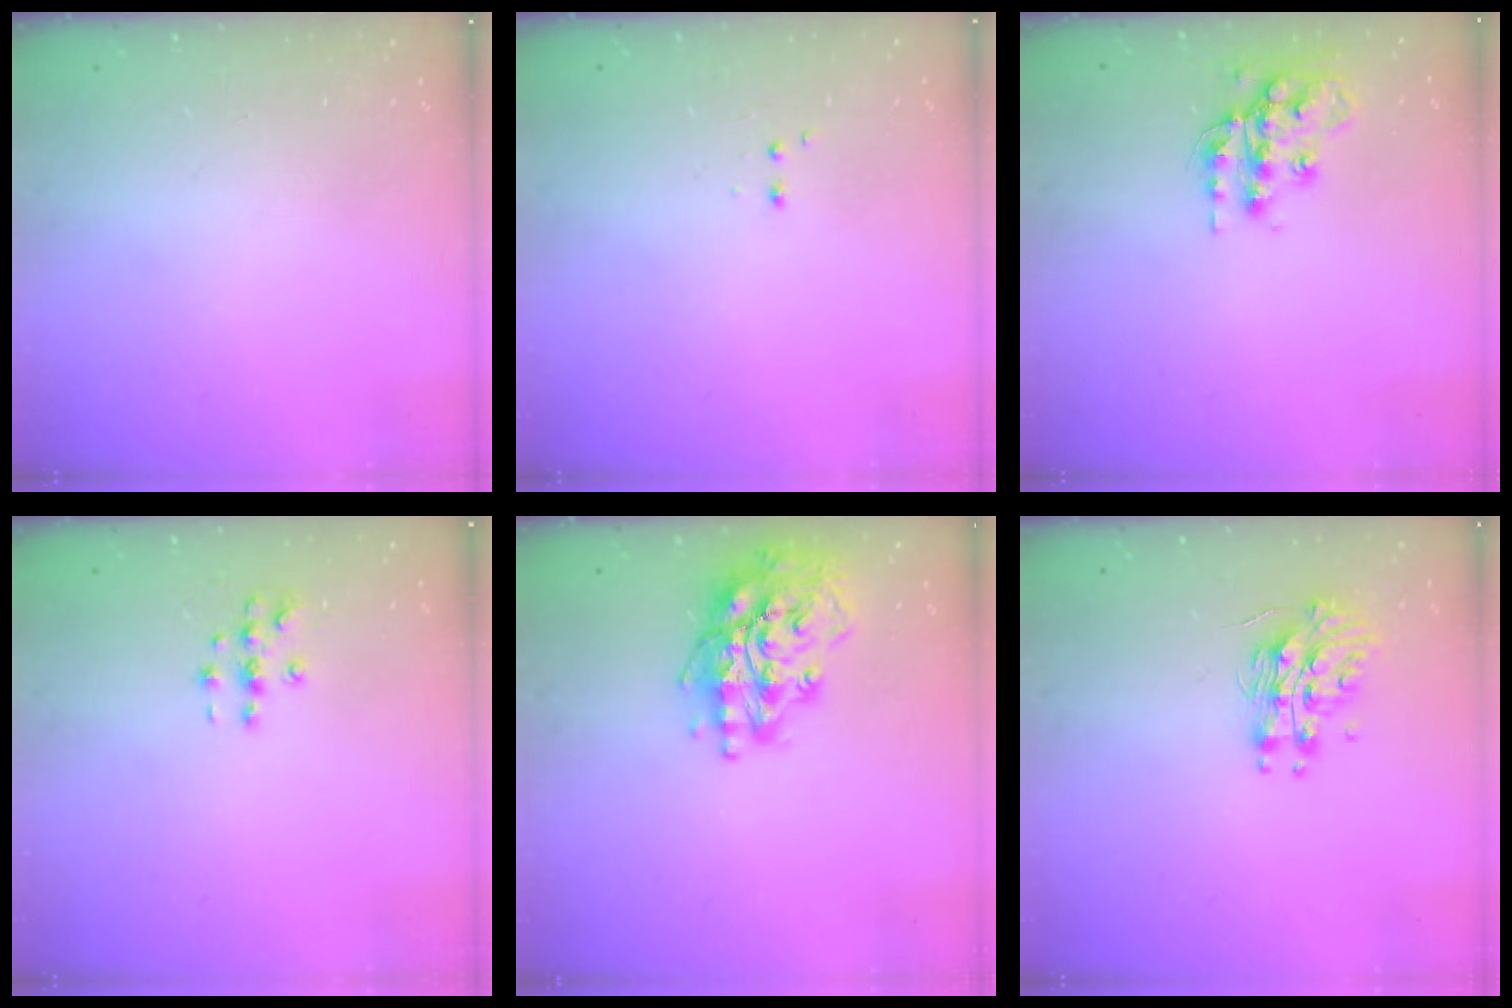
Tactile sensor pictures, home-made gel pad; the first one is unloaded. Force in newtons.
{"total": 1.9, "press": 1.8, "slide": 0.5}
{"total": 15.4, "press": 15.4, "slide": 1.0}
{"total": 3.9, "press": 3.9, "slide": 0.5}
{"total": 17.5, "press": 17.5, "slide": 0.9}
{"total": 11.6, "press": 11.6, "slide": 0.0}